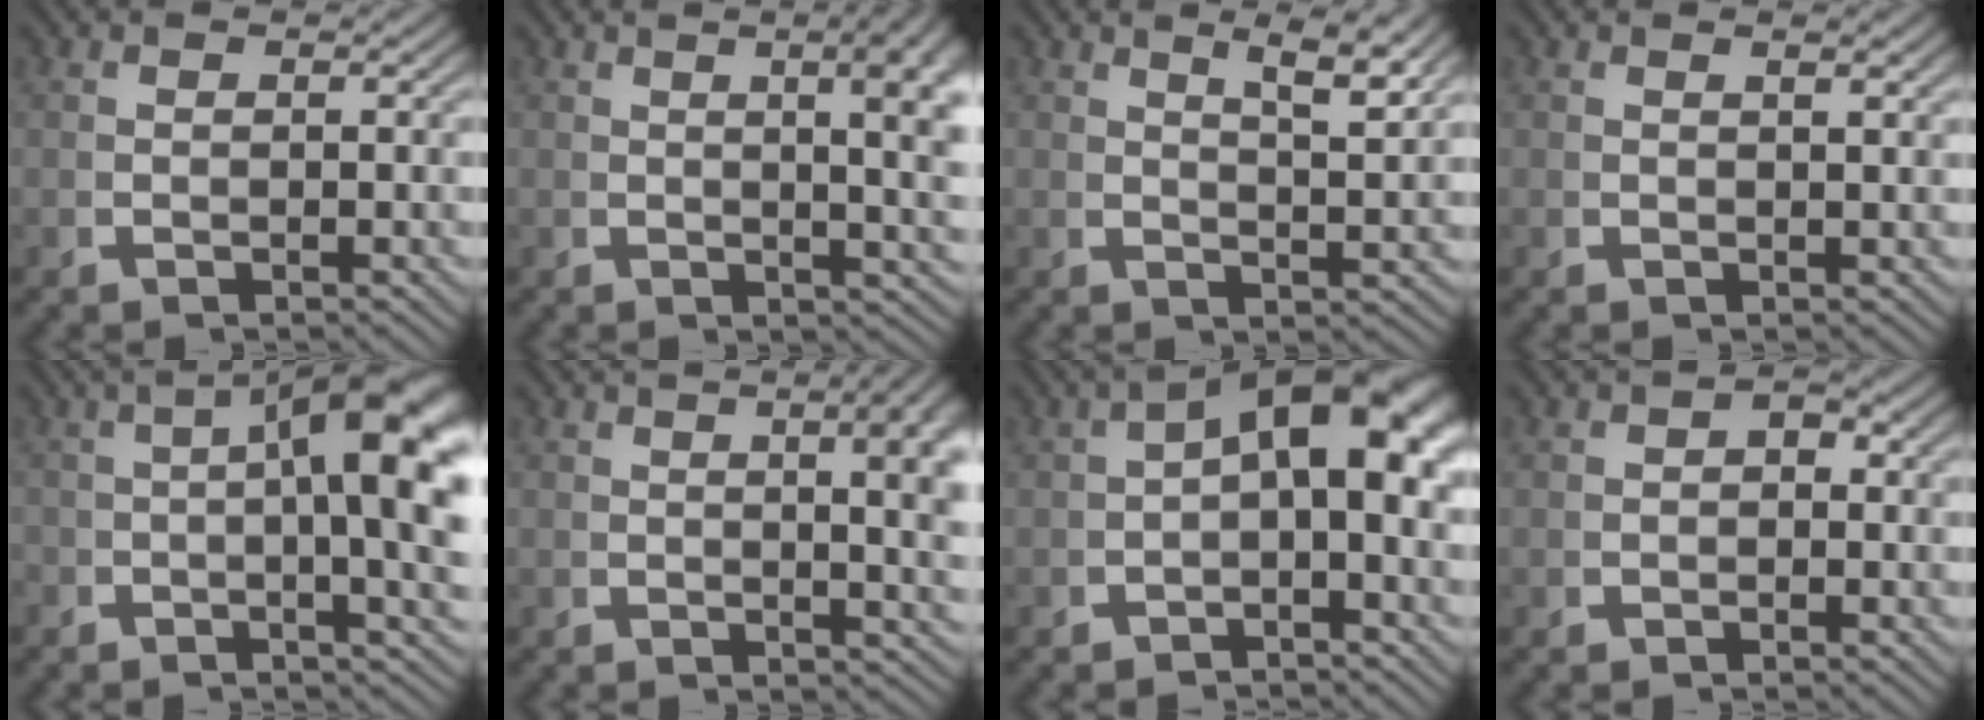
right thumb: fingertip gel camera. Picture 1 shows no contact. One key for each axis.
{"total": 7.0, "fx": 1.9, "fy": 2.4, "fz": 6.3, "tx": -0.060, "ty": 0.011, "tz": 0.028}
{"total": 4.7, "fx": 2.8, "fy": 1.0, "fz": 3.6, "tx": -0.046, "ty": 0.004, "tz": 0.049}
{"total": 0.8, "fx": 0.6, "fy": -0.1, "fz": 0.6, "tx": -0.010, "ty": 0.001, "tz": 0.012}
{"total": 10.6, "fx": 1.0, "fy": 3.8, "fz": 9.8, "tx": -0.121, "ty": 0.006, "tz": 0.006}
{"total": 6.3, "fx": 1.5, "fy": 2.1, "fz": 5.7, "tx": -0.054, "ty": 0.010, "tz": 0.022}
{"total": 7.5, "fx": 0.5, "fy": 3.5, "fz": 6.7, "tx": -0.087, "ty": 0.001, "tz": 0.008}
{"total": 0.8, "fx": -0.2, "fy": 0.5, "fz": 0.6, "tx": -0.007, "ty": -0.002, "tz": -0.004}